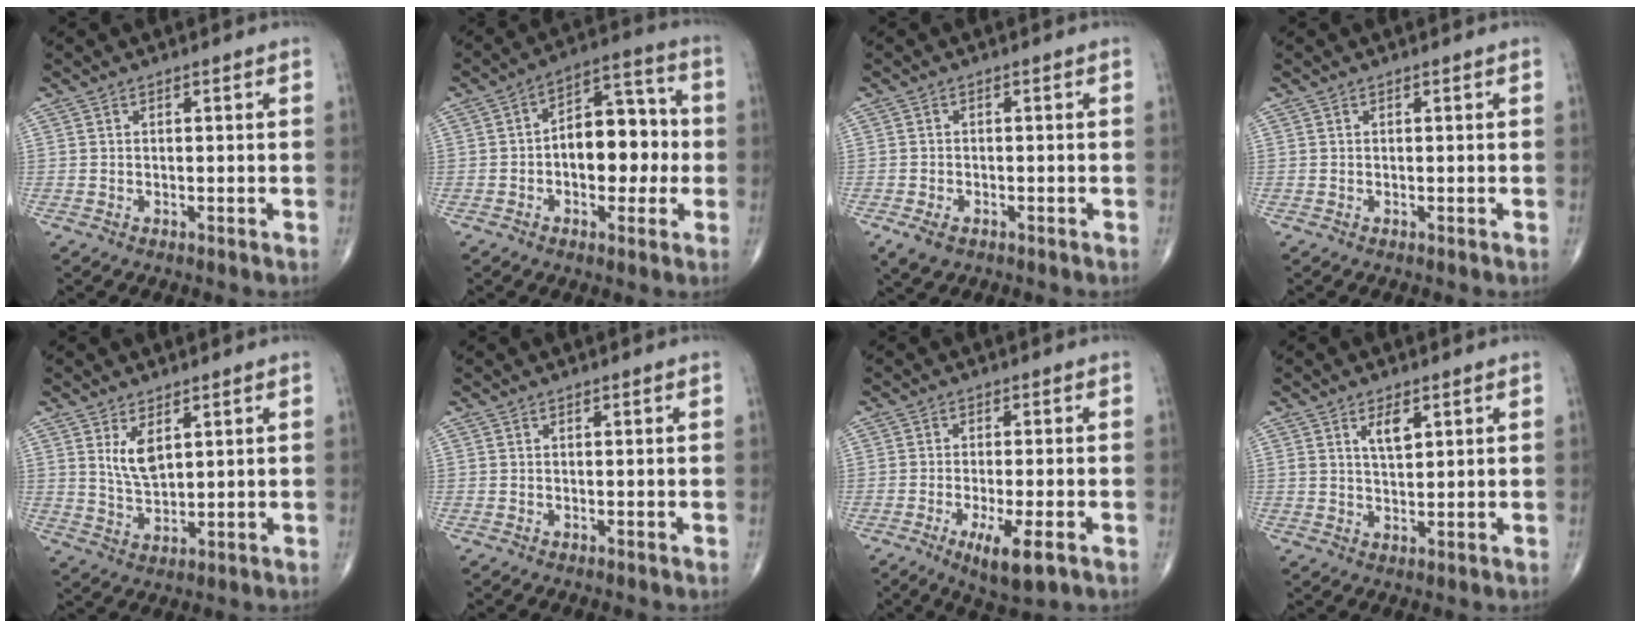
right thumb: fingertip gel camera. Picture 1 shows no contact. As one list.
[{"total": 13.0, "force": [-1.0, 7.8, 10.3], "torque": [-0.112, 0.040, -0.020]}, {"total": 3.4, "force": [-1.8, 2.1, 2.1], "torque": [-0.040, 0.000, -0.025]}, {"total": 0.0}, {"total": 5.4, "force": [2.4, 2.4, 4.2], "torque": [-0.073, -0.020, 0.053]}, {"total": 0.0}, {"total": 7.5, "force": [-3.3, 1.8, 6.5], "torque": [-0.112, -0.013, -0.053]}, {"total": 4.1, "force": [1.9, 1.8, 3.1], "torque": [-0.047, -0.015, 0.035]}]